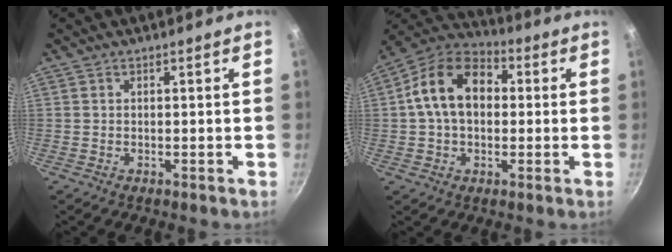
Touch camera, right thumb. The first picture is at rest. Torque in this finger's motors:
{"motor_torque": [0.58, 3.10, 1.17, -0.60, 0.33]}